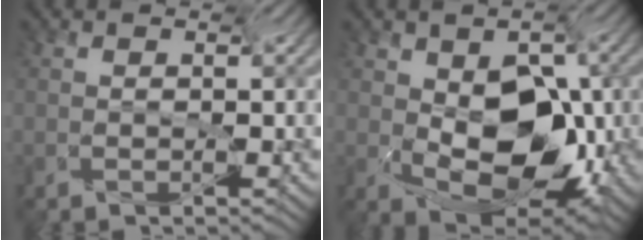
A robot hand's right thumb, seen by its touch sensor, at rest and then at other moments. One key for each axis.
{"total": 10.0, "fx": -4.2, "fy": 5.8, "fz": 7.0, "tx": -0.131, "ty": -0.009, "tz": -0.058}